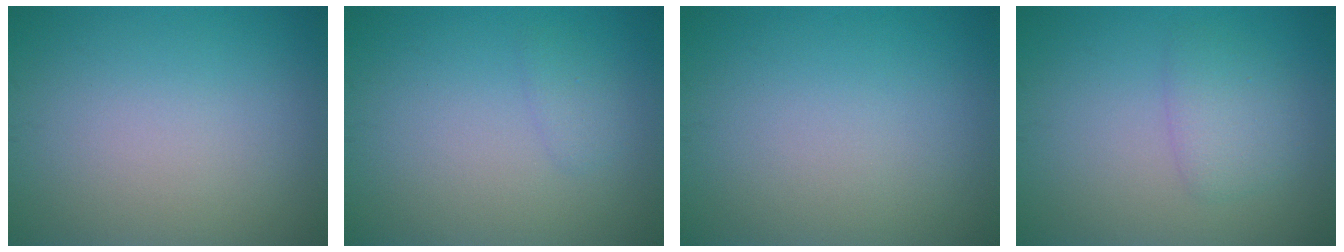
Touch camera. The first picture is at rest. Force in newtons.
{"total": 1.0, "press": 1.0, "slide": 0.1}
{"total": 0.0}
{"total": 2.3, "press": 2.3, "slide": 0.1}